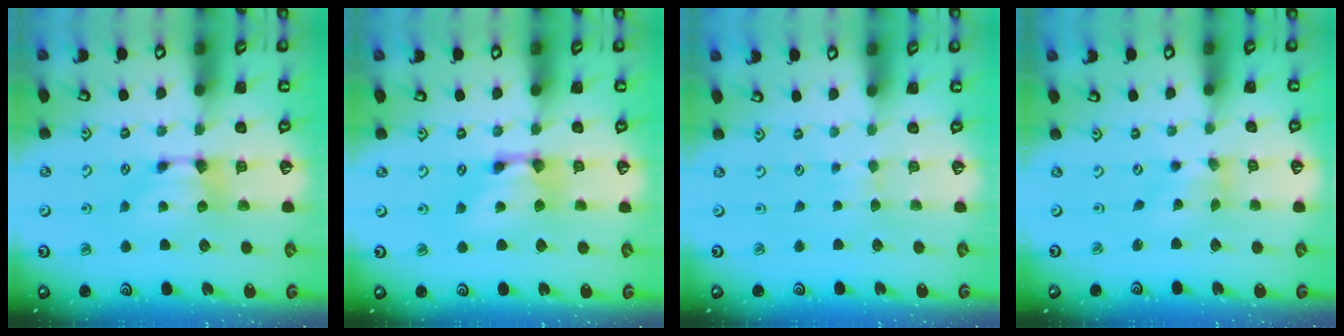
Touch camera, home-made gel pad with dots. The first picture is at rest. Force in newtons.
{"total": 2.5, "press": 2.5, "slide": 0.2}
{"total": 2.8, "press": 2.8, "slide": 0.2}
{"total": 1.3, "press": 0.7, "slide": 1.1}